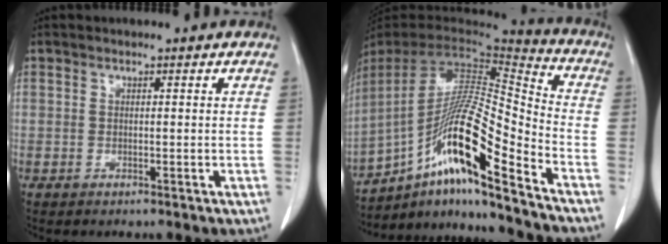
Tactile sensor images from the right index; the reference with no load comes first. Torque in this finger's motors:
{"motor_torque": [1.61, -0.53, 0.62, 0.21]}